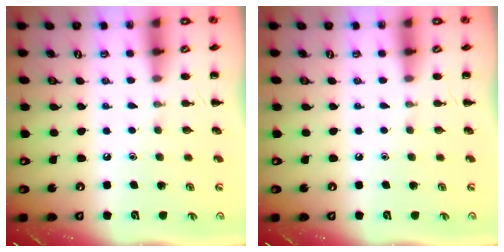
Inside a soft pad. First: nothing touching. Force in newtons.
{"total": 0.0}